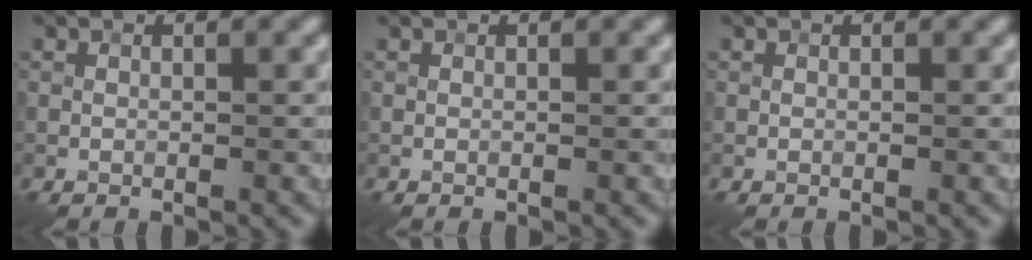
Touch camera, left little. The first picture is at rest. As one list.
[{"total": 0.0}, {"total": 0.0}]